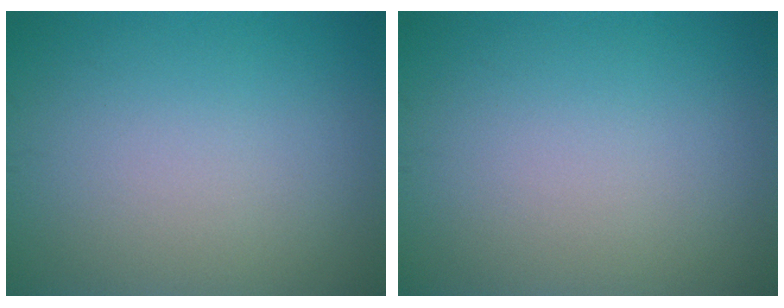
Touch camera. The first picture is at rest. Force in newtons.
{"total": 0.0}